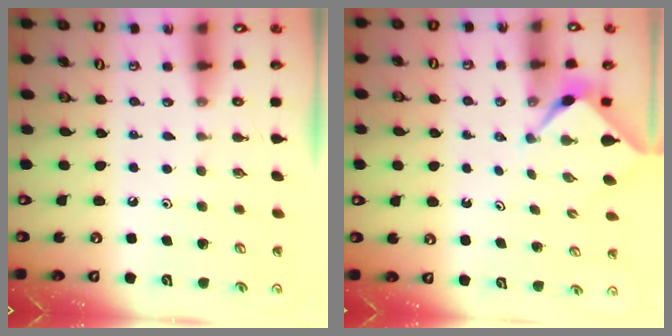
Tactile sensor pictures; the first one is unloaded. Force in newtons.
{"total": 2.3, "press": 2.2, "slide": 0.3}